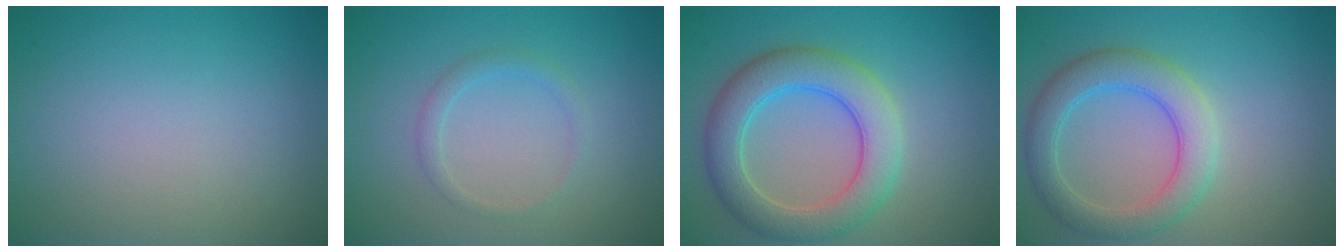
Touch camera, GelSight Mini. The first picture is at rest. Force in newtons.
{"total": 1.3, "press": 1.3, "slide": 0.1}
{"total": 6.1, "press": 6.1, "slide": 0.2}
{"total": 4.7, "press": 4.7, "slide": 0.2}